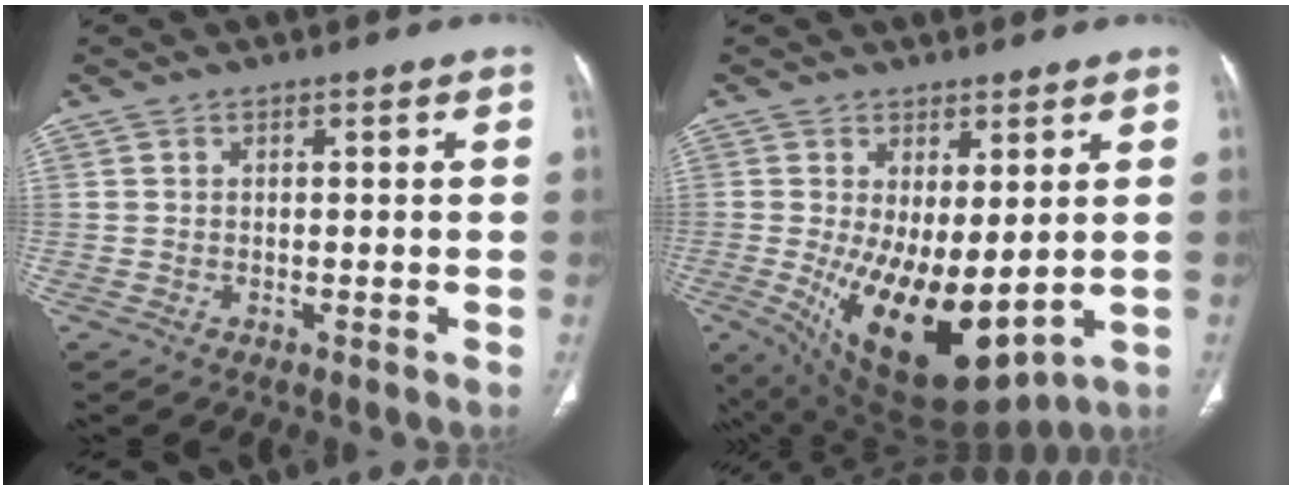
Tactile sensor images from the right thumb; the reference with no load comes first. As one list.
[{"total": 15.8, "force": [-1.5, 7.1, 14.0], "torque": [-0.234, -0.030, 0.005]}]